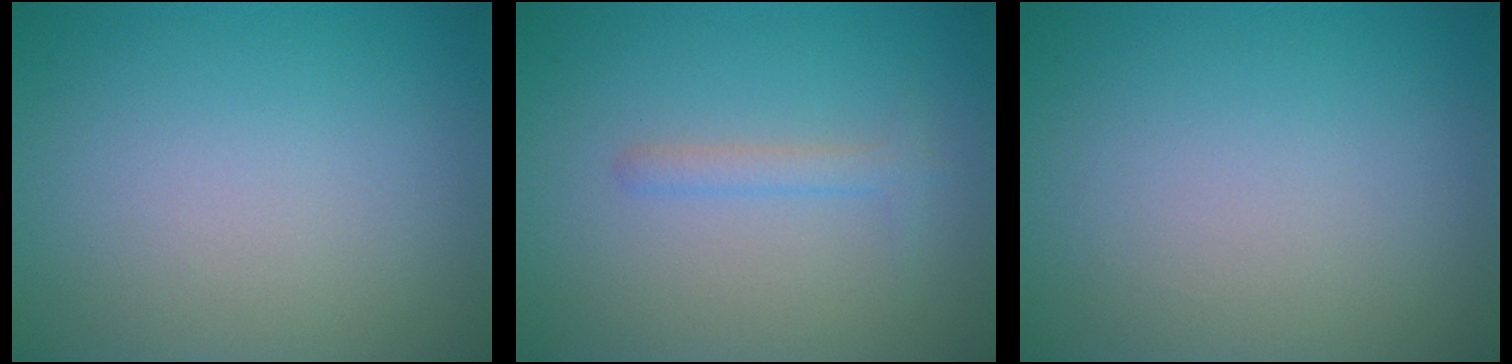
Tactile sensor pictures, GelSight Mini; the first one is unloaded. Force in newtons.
{"total": 1.3, "press": 1.3, "slide": 0.1}
{"total": 0.0}